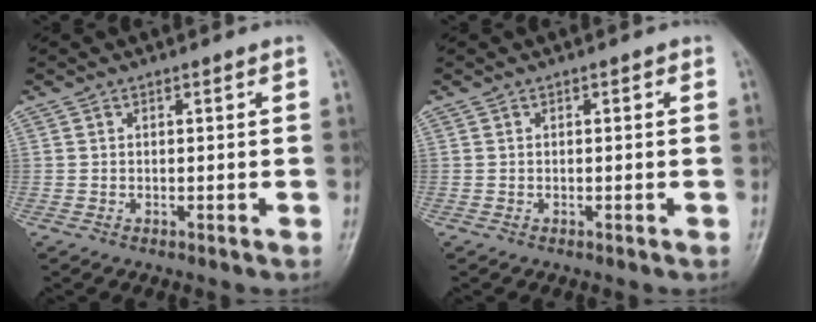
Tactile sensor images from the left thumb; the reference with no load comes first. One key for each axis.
{"total": 0.0}